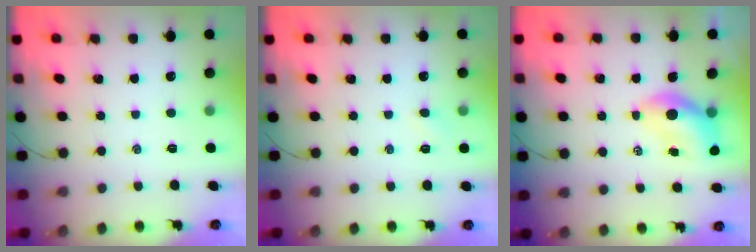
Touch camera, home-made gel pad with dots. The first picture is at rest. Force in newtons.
{"total": 3.0, "press": 2.9, "slide": 0.8}
{"total": 6.2, "press": 6.1, "slide": 1.3}